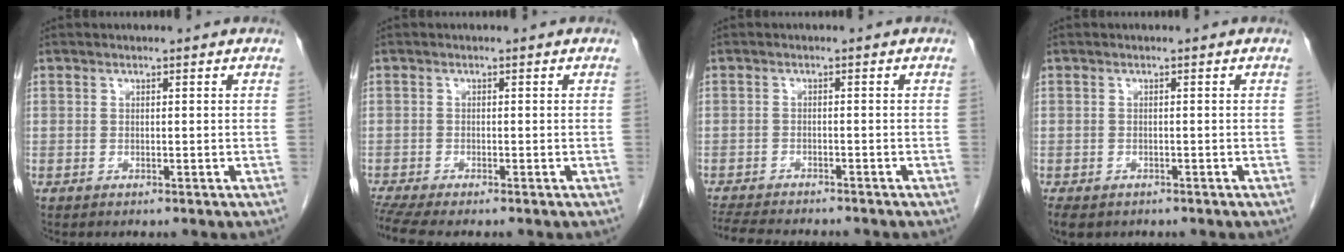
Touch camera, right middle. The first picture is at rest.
{"total": 5.9, "force": [-5.2, 0.4, 2.8], "torque": [-0.051, -0.011, -0.085]}
{"total": 9.5, "force": [-8.6, 1.7, 3.7], "torque": [-0.064, -0.010, -0.126]}
{"total": 8.3, "force": [-5.3, 5.3, 3.5], "torque": [-0.090, -0.015, -0.067]}